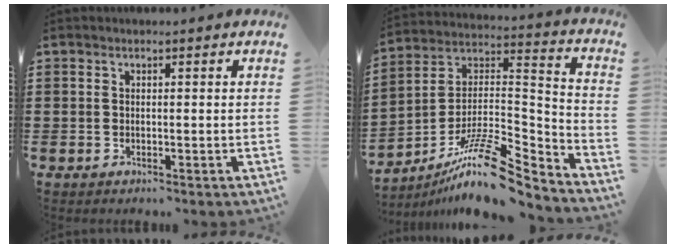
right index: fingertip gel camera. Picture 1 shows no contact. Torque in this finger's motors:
{"motor_torque": [0.26, -0.31, 0.26, 0.04]}